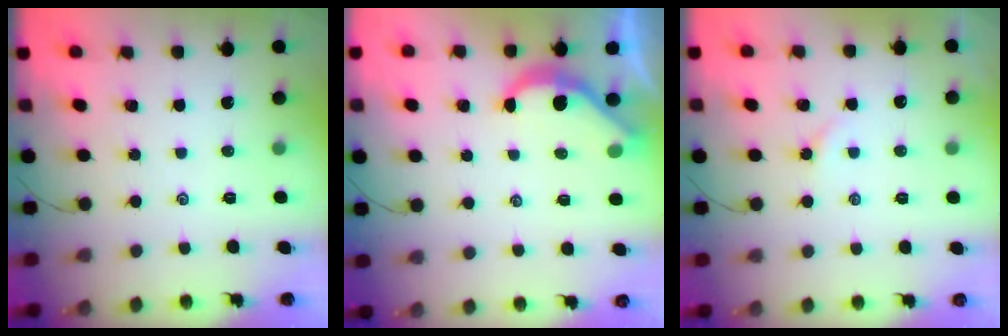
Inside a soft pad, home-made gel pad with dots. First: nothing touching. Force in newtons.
{"total": 5.3, "press": 5.3, "slide": 0.2}
{"total": 3.0, "press": 2.9, "slide": 0.6}